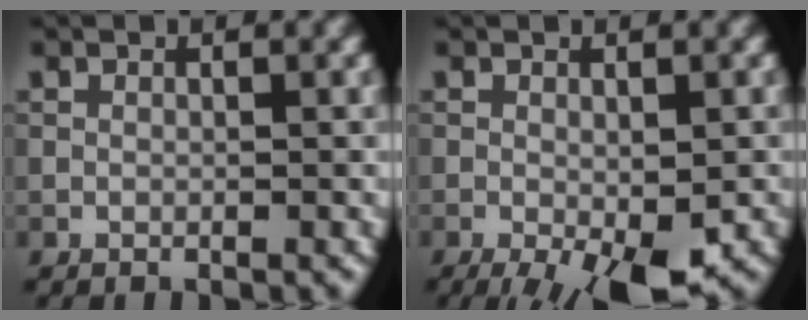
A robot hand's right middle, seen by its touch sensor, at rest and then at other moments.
{"total": 6.3, "force": [-2.9, 2.0, 5.2], "torque": [-0.077, -0.012, -0.037]}